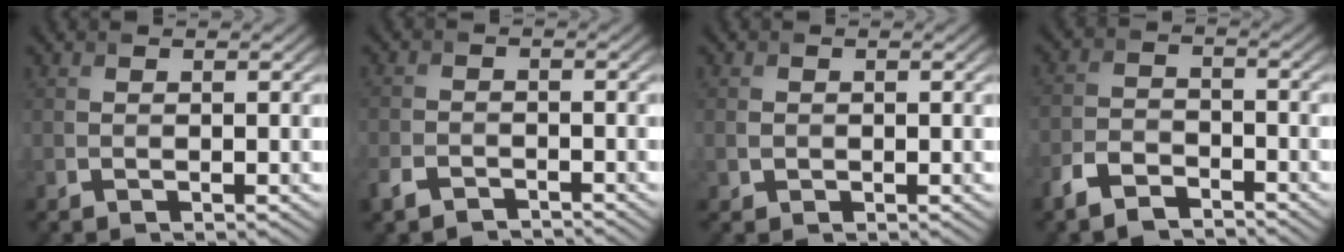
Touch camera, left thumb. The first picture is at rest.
{"total": 3.2, "force": [-2.6, 1.3, 1.3], "torque": [-0.027, -0.006, -0.056]}
{"total": 1.1, "force": [0.1, 1.0, 0.4], "torque": [-0.005, -0.002, 0.003]}
{"total": 4.9, "force": [-3.9, 1.9, 2.2], "torque": [-0.048, -0.002, -0.087]}